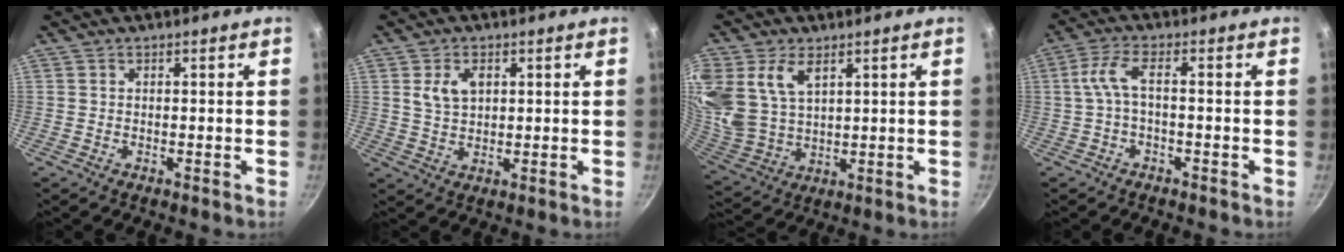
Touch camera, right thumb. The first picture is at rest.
{"total": 5.3, "force": [1.7, 3.4, 3.8], "torque": [-0.061, -0.006, 0.035]}
{"total": 15.5, "force": [6.5, 10.0, 9.8], "torque": [-0.210, -0.016, 0.142]}
{"total": 4.5, "force": [-1.1, 1.4, 4.1], "torque": [-0.101, 0.019, -0.026]}